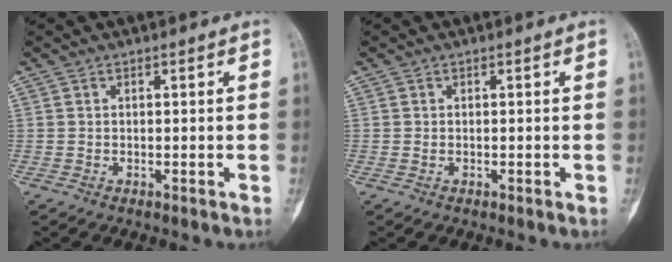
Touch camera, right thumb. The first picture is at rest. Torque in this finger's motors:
{"motor_torque": [0.15, -0.05, 0.19, -0.11, 0.07]}